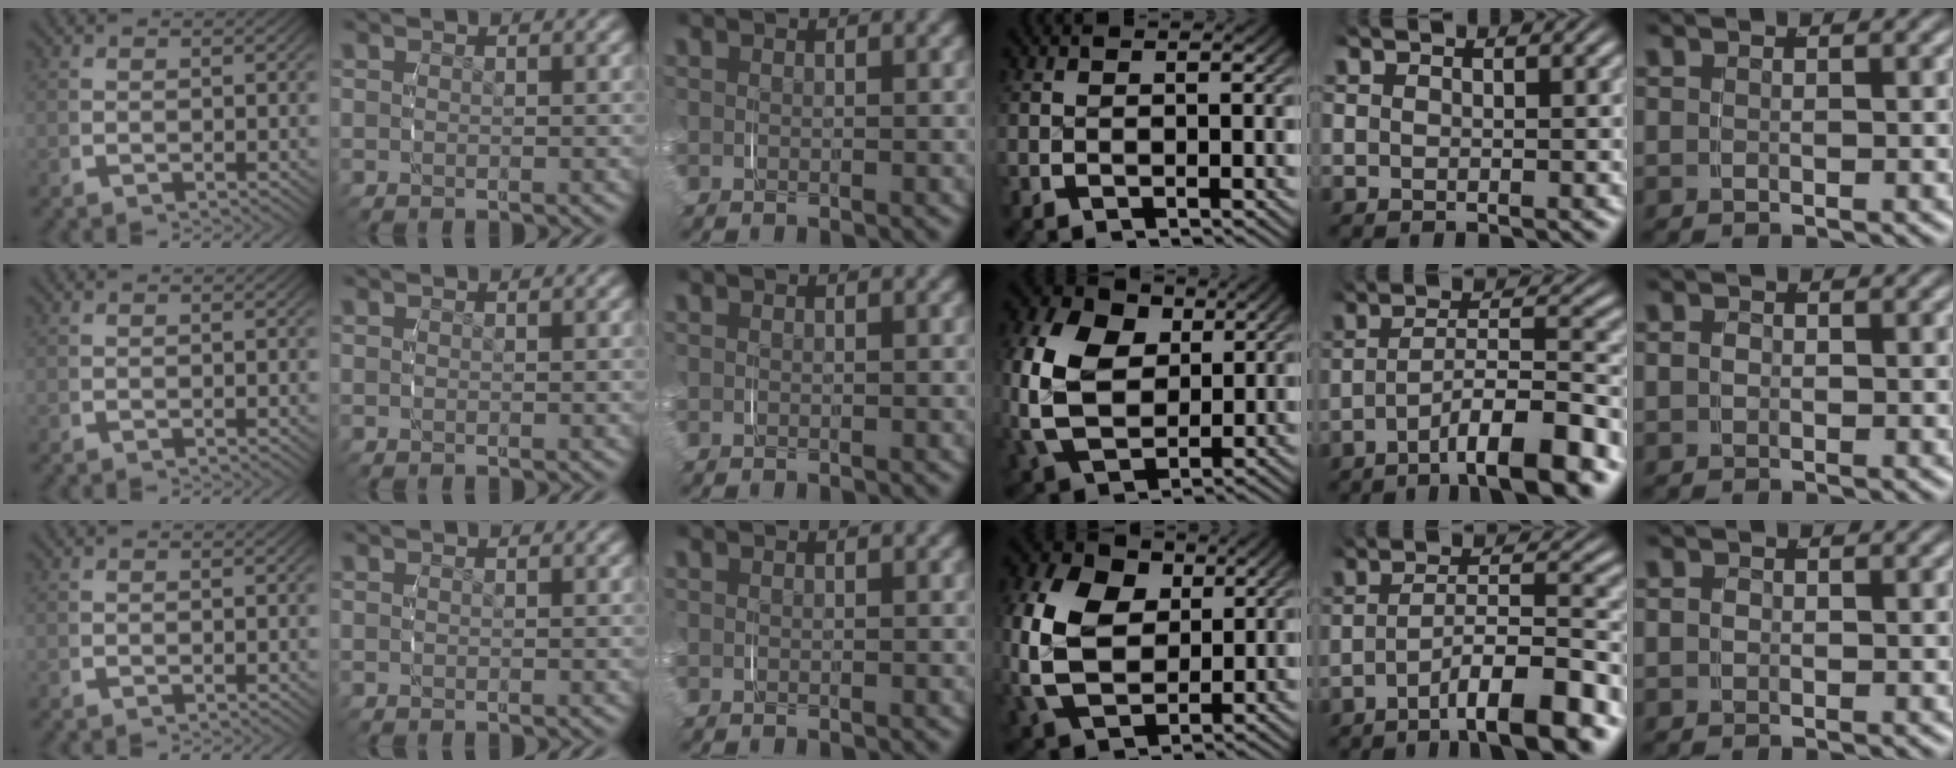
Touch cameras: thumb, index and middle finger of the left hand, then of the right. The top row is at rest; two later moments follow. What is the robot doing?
{"motion": "grasp_and_lifting", "object": "paper"}